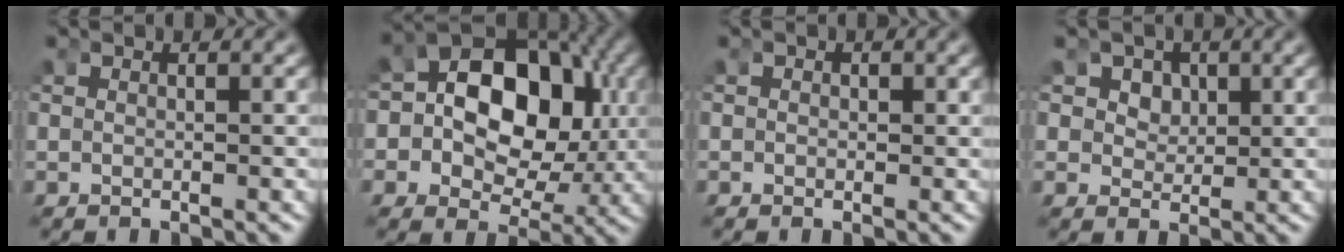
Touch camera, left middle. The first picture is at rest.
{"total": 17.4, "force": [1.1, 13.7, 10.7], "torque": [-0.205, -0.021, 0.012]}
{"total": 0.8, "force": [-0.1, 0.8, 0.2], "torque": [0.002, -0.001, -0.004]}
{"total": 6.2, "force": [1.9, 5.5, 2.4], "torque": [-0.066, -0.007, 0.028]}